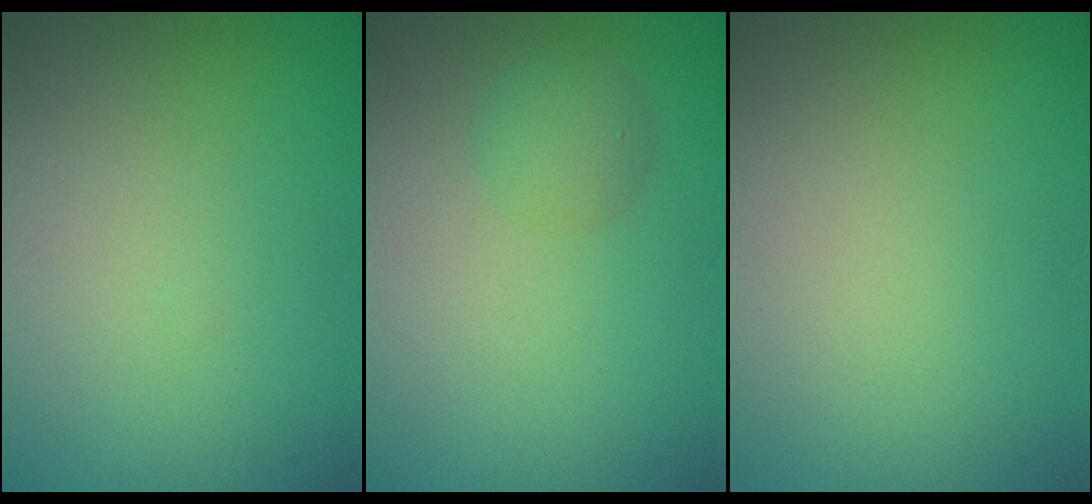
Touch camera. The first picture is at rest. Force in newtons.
{"total": 1.9, "press": 1.9, "slide": 0.0}
{"total": 0.0}